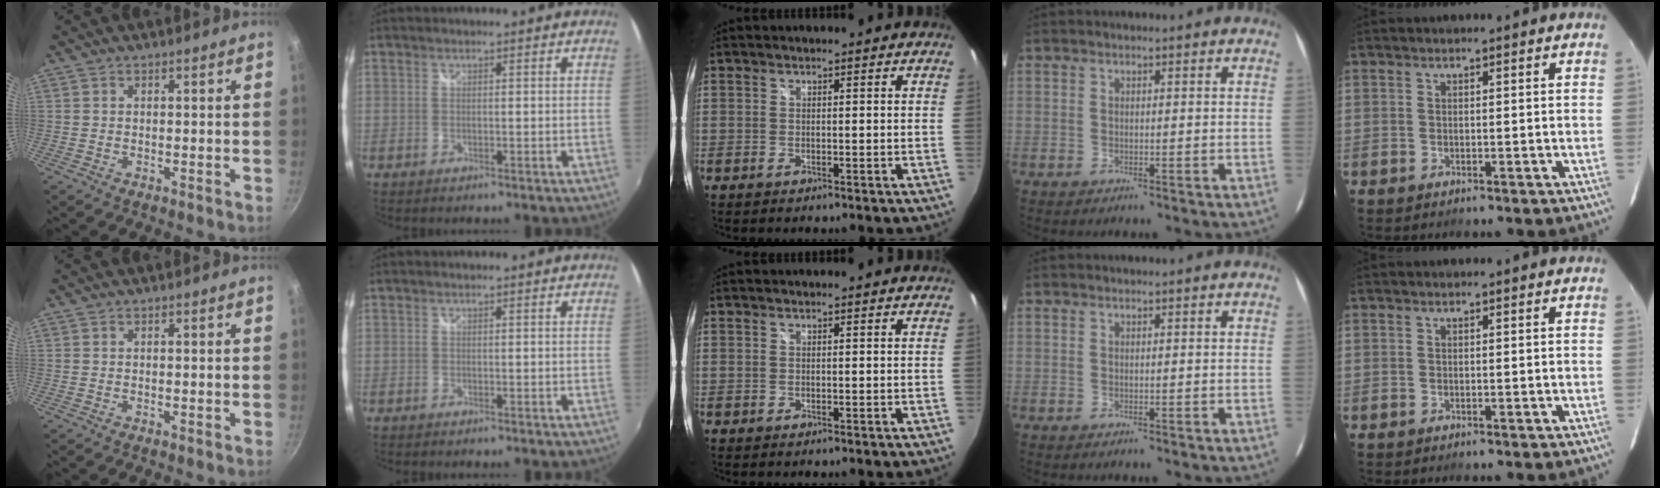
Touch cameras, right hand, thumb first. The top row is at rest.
{}